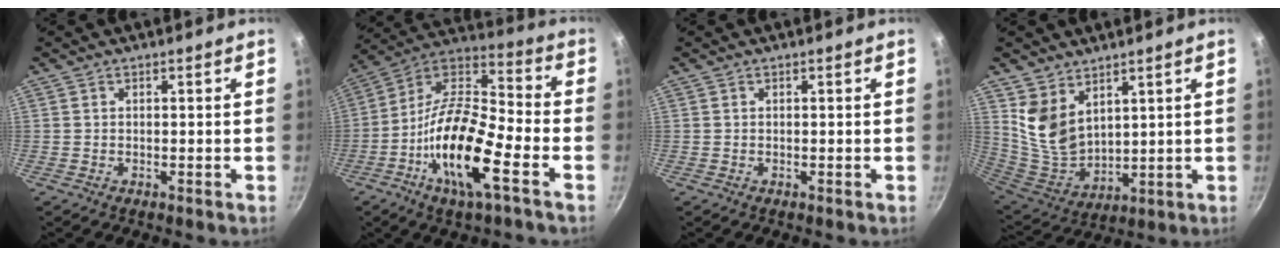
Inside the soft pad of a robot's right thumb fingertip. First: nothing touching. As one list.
[{"total": 19.1, "force": [-7.3, 5.9, 16.7], "torque": [-0.305, 0.041, -0.157]}, {"total": 0.0}, {"total": 10.3, "force": [5.6, 6.5, 5.7], "torque": [-0.092, -0.058, 0.127]}]